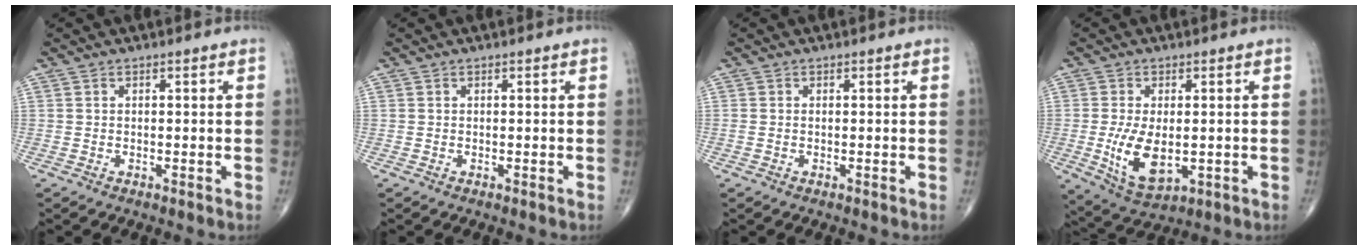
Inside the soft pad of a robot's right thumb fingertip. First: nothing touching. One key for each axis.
{"total": 0.0}
{"total": 0.6, "fx": 0.0, "fy": 0.4, "fz": 0.5, "tx": -0.016, "ty": 0.006, "tz": 0.004}
{"total": 9.6, "fx": -1.3, "fy": 5.1, "fz": 8.1, "tx": -0.146, "ty": -0.018, "tz": -0.009}